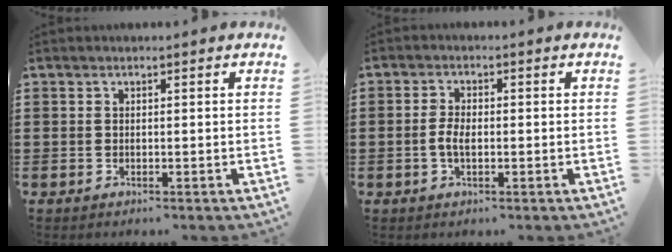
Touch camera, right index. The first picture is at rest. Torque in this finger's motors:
{"motor_torque": [2.14, 0.00, 0.21, 0.08]}